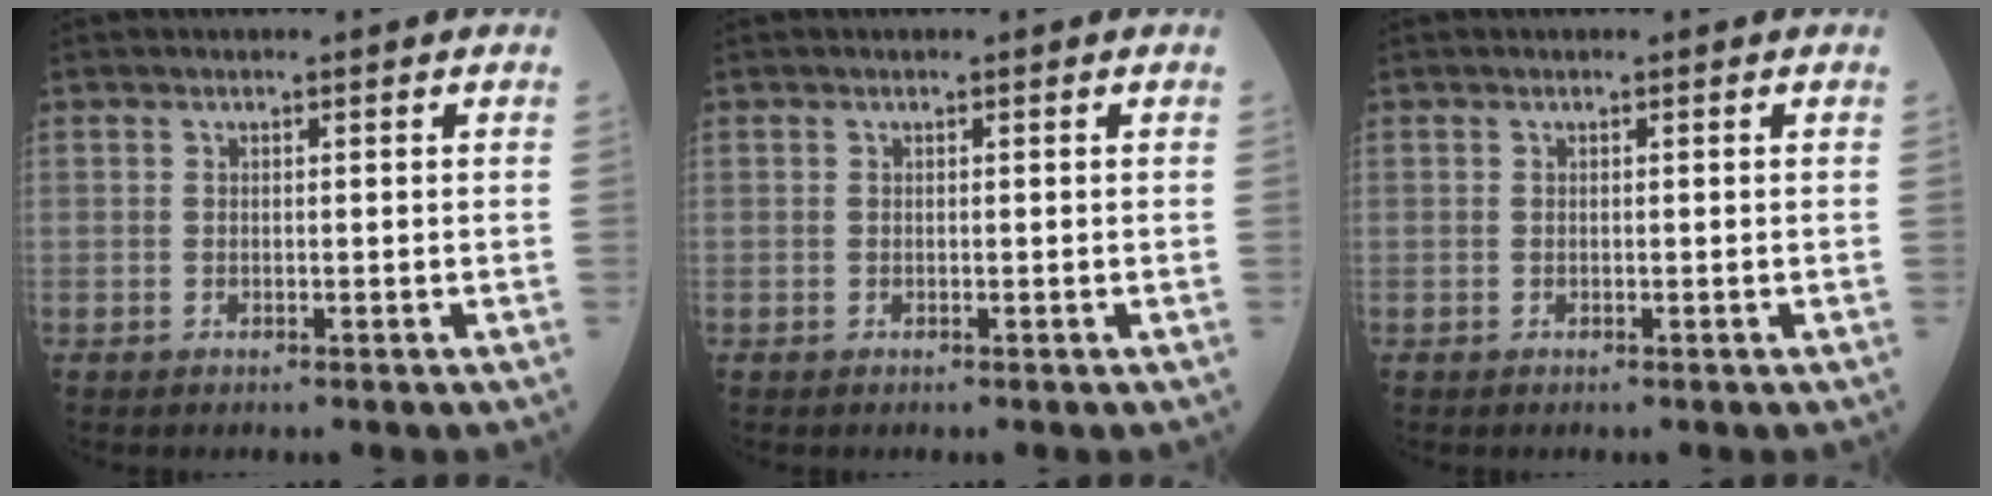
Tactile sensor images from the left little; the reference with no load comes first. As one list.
[{"total": 0.0}, {"total": 0.0}]